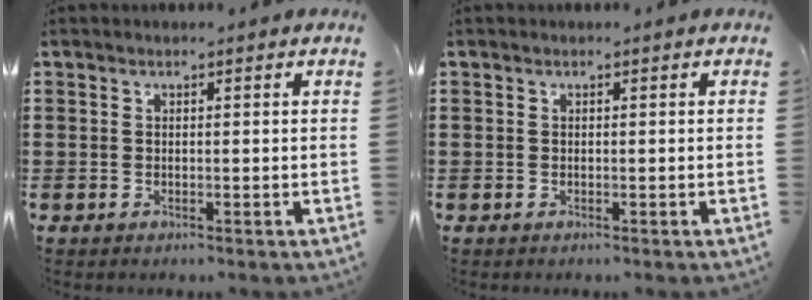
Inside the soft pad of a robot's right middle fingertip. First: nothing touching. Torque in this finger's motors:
{"motor_torque": [0.22, 0.03, -0.04, 0.01]}